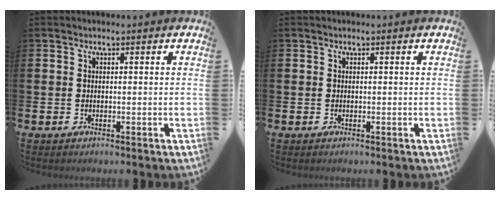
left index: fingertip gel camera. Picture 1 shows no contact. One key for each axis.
{"total": 0.0}